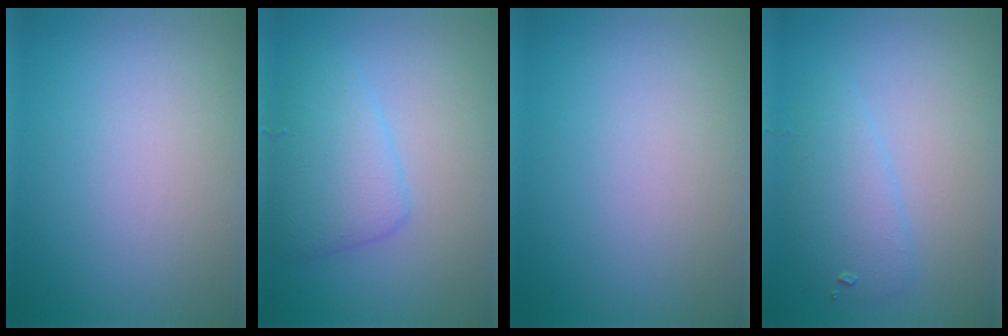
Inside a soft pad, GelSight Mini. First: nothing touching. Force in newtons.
{"total": 4.0, "press": 4.0, "slide": 0.3}
{"total": 0.0}
{"total": 2.6, "press": 2.6, "slide": 0.2}